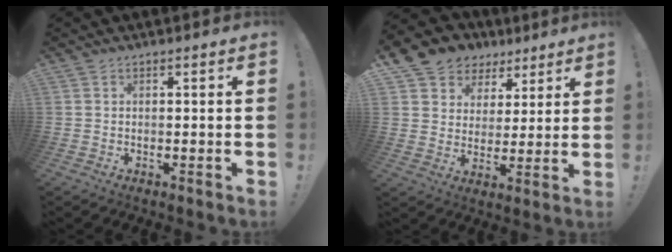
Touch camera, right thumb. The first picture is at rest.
{"total": 9.1, "force": [5.2, 7.3, 1.8], "torque": [-0.028, -0.043, 0.106]}